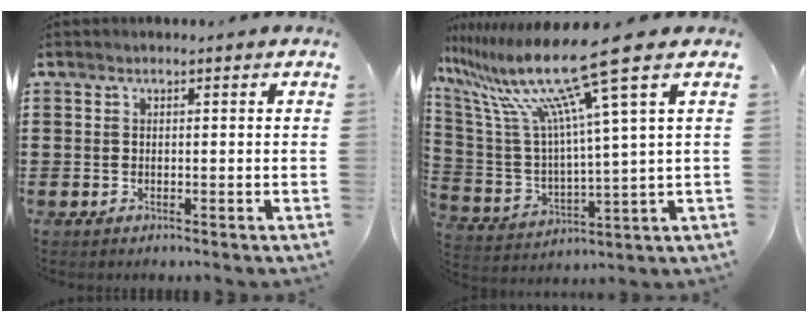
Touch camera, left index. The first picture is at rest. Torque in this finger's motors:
{"motor_torque": [1.28, -0.86, 1.05, 0.21]}